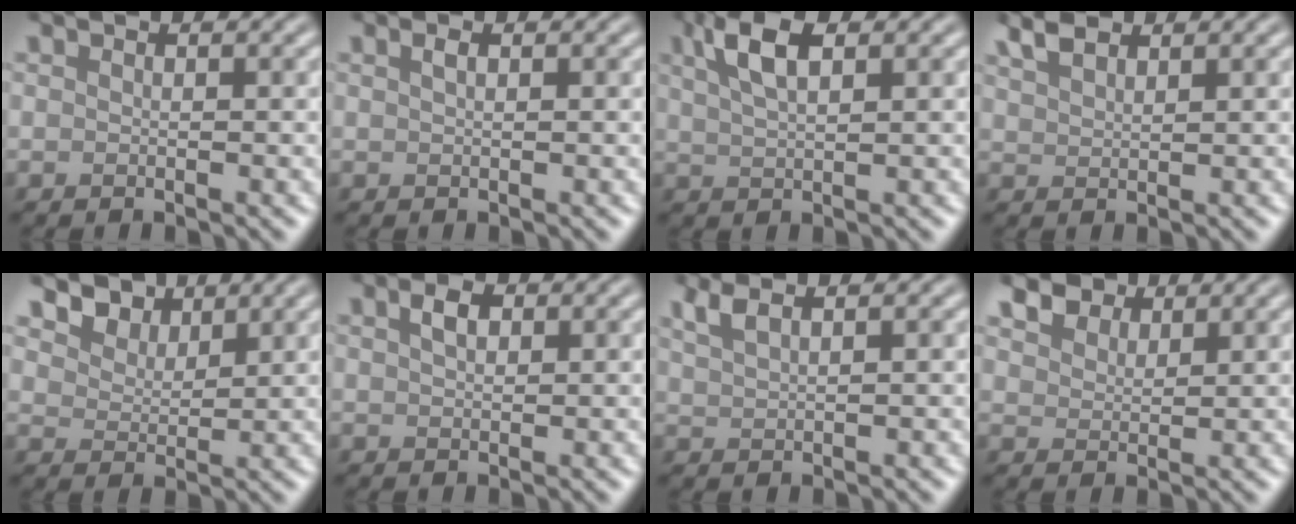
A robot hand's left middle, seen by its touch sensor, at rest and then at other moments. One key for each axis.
{"total": 0.7, "fx": 0.3, "fy": 0.2, "fz": 0.6, "tx": -0.014, "ty": 0.000, "tz": 0.005}
{"total": 4.3, "fx": 2.1, "fy": 1.7, "fz": 3.3, "tx": -0.070, "ty": 0.008, "tz": 0.037}
{"total": 2.7, "fx": 2.1, "fy": 1.1, "fz": 1.4, "tx": -0.034, "ty": 0.010, "tz": 0.044}
{"total": 3.3, "fx": 2.7, "fy": 1.8, "fz": 0.9, "tx": -0.036, "ty": -0.007, "tz": 0.055}
{"total": 1.7, "fx": 0.7, "fy": 1.0, "fz": 1.2, "tx": -0.026, "ty": 0.004, "tz": 0.013}
{"total": 2.0, "fx": 1.5, "fy": 0.5, "fz": 1.2, "tx": -0.029, "ty": 0.004, "tz": 0.034}
{"total": 5.1, "fx": 3.9, "fy": 2.6, "fz": 2.0, "tx": -0.057, "ty": 0.004, "tz": 0.066}